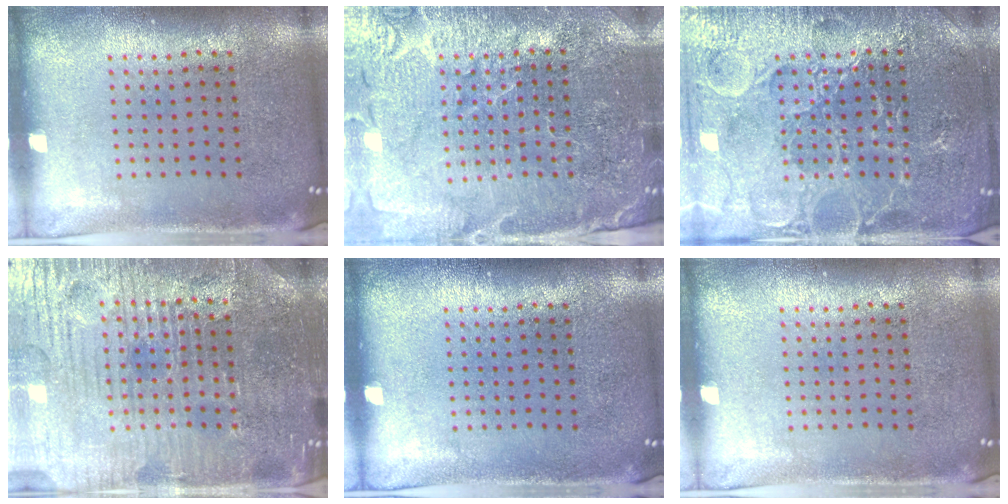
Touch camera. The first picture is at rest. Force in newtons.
{"total": 4.1, "press": 4.0, "slide": 1.2}
{"total": 4.4, "press": 4.4, "slide": 0.5}
{"total": 5.3, "press": 5.0, "slide": 1.5}
{"total": 0.0}
{"total": 0.0}